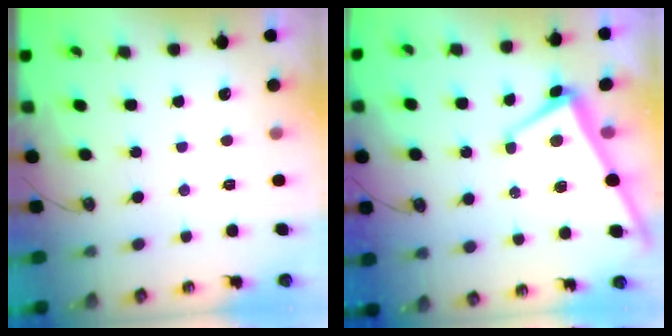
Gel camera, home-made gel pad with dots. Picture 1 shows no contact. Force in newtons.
{"total": 2.2, "press": 2.1, "slide": 0.6}